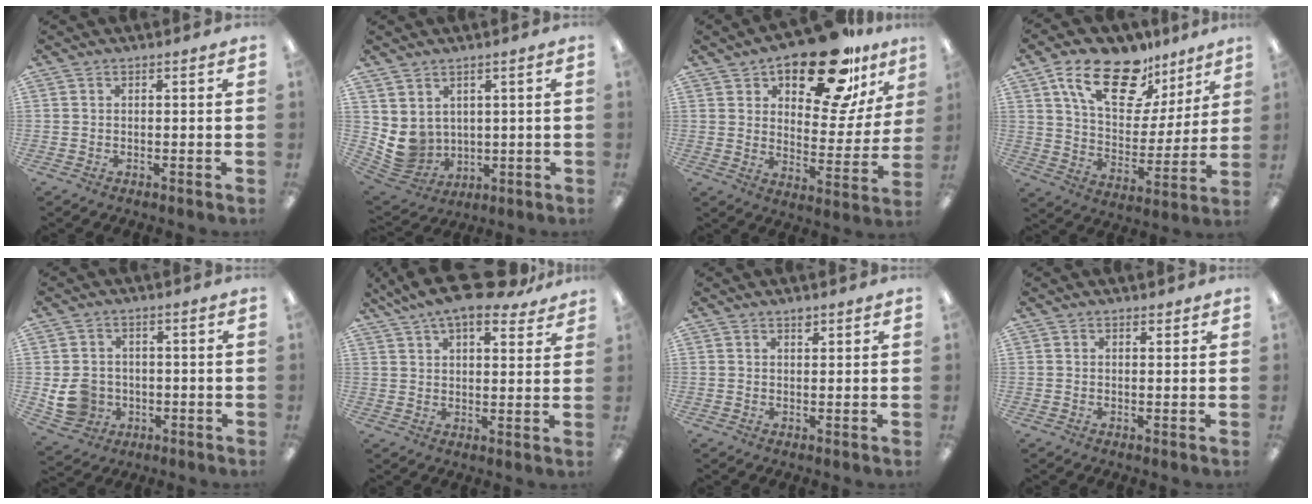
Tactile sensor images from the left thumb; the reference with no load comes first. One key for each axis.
{"total": 6.9, "fx": 2.6, "fy": 6.3, "fz": 1.3, "tx": -0.054, "ty": -0.028, "tz": 0.062}
{"total": 21.8, "fx": 15.4, "fy": 9.0, "fz": 12.6, "tx": -0.176, "ty": -0.094, "tz": 0.252}
{"total": 19.6, "fx": 12.7, "fy": 9.7, "fz": 11.4, "tx": -0.195, "ty": -0.061, "tz": 0.220}
{"total": 7.8, "fx": -1.0, "fy": 7.3, "fz": 2.6, "tx": -0.059, "ty": 0.011, "tz": -0.010}
{"total": 12.0, "fx": 9.2, "fy": 3.7, "fz": 6.8, "tx": -0.119, "ty": -0.040, "tz": 0.164}
{"total": 1.5, "fx": 1.3, "fy": 0.6, "fz": 0.6, "tx": 0.002, "ty": -0.008, "tz": 0.021}
{"total": 0.9, "fx": 0.7, "fy": 0.6, "fz": 0.1, "tx": 0.006, "ty": -0.003, "tz": 0.012}